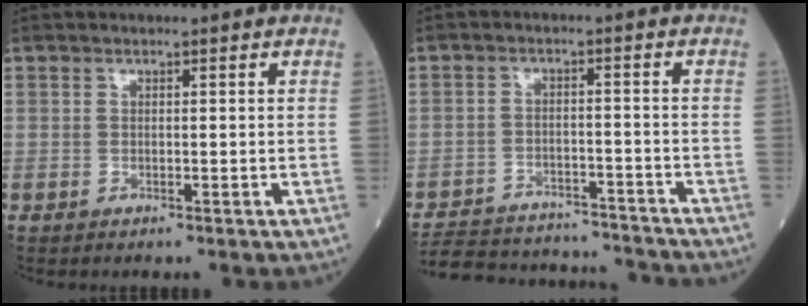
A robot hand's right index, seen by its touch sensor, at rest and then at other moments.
{"total": 17.1, "force": [-16.3, 3.3, 4.1], "torque": [-0.088, 0.009, -0.226]}